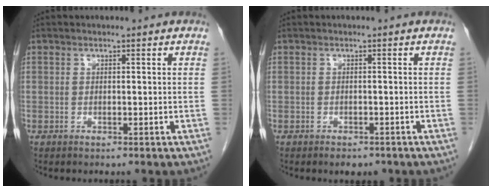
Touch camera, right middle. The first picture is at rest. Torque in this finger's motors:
{"motor_torque": [0.56, -0.21, 0.07, 0.03]}